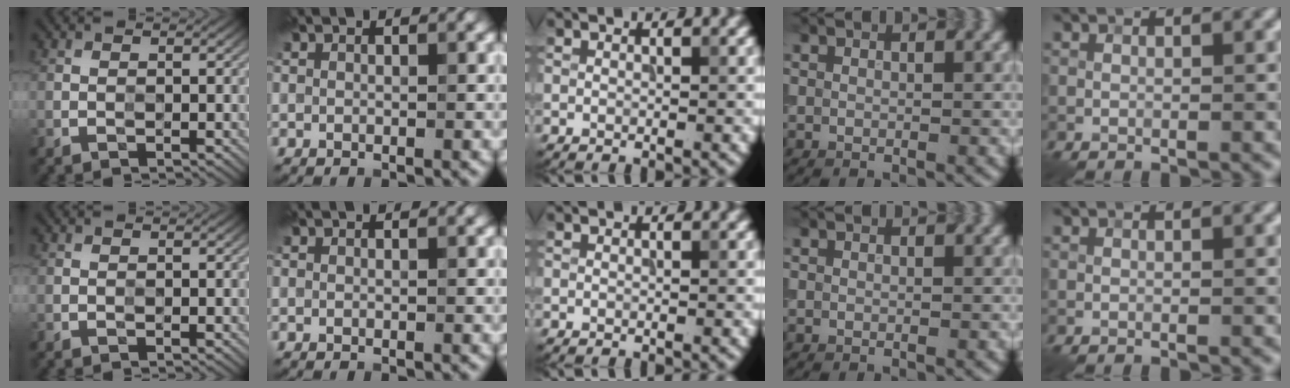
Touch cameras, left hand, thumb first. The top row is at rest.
{}